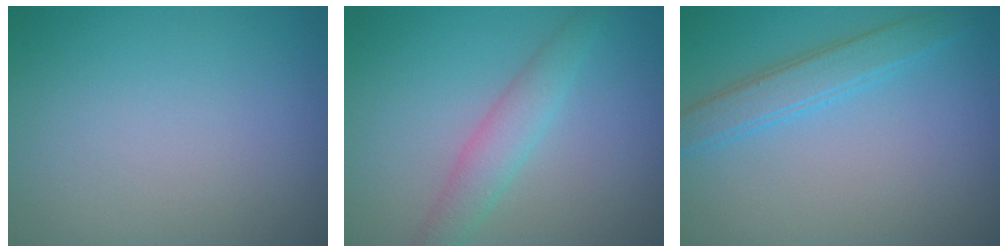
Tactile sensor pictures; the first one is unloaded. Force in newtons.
{"total": 2.9, "press": 2.8, "slide": 0.1}
{"total": 2.9, "press": 2.9, "slide": 0.0}